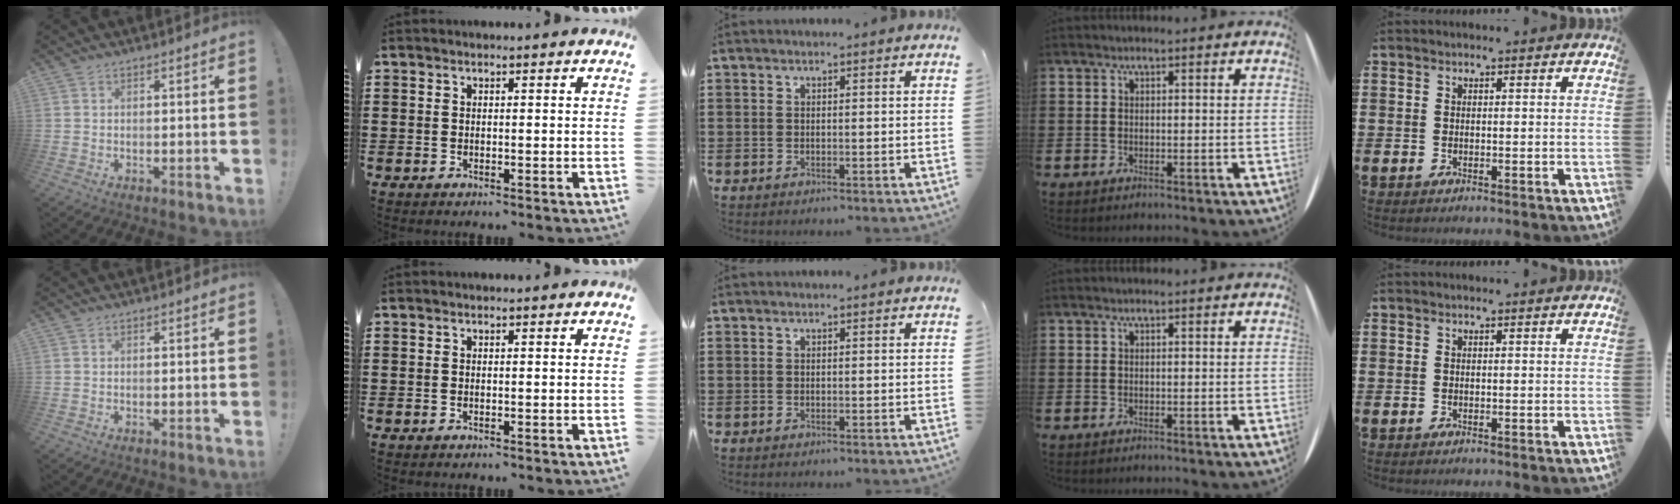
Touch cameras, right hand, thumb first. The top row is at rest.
{}